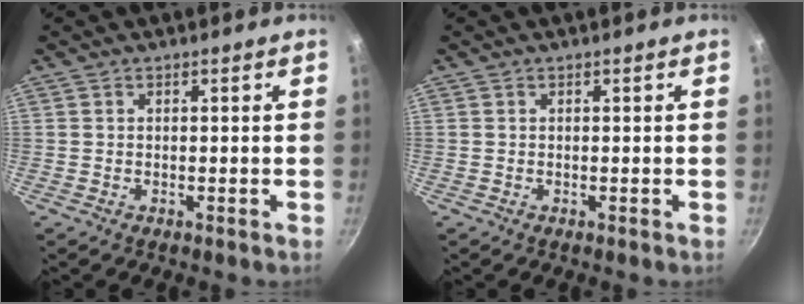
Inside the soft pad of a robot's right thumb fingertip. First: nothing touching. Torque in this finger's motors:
{"motor_torque": [-0.22, -0.01, 0.01, 0.41, -0.05]}